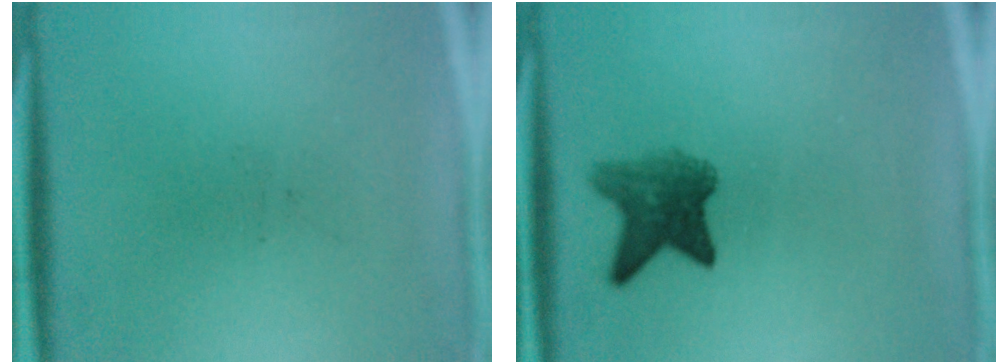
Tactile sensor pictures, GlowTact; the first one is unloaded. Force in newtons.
{"total": 5.6}